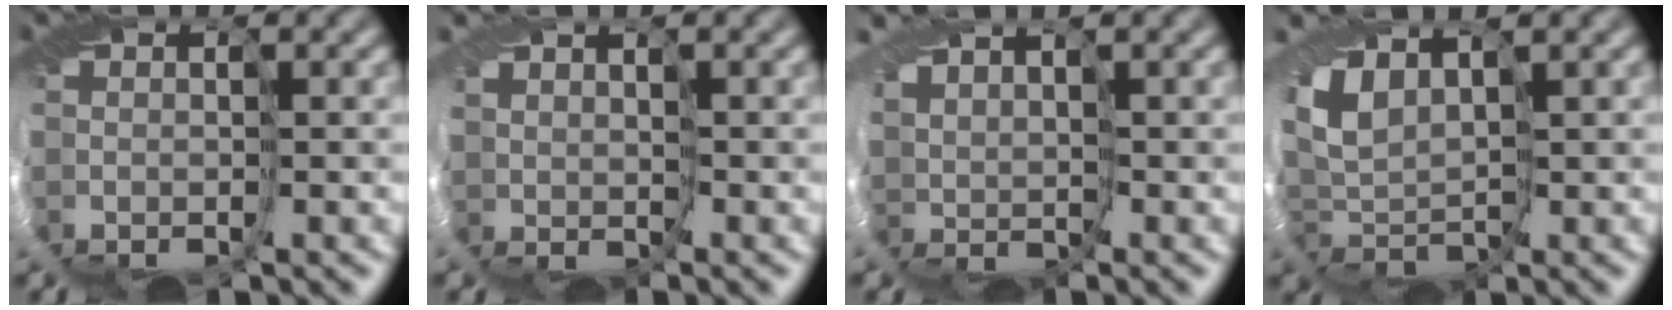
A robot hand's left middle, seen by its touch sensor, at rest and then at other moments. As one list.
[{"total": 0.8, "force": [0.8, 0.2, -0.2], "torque": [0.002, -0.003, 0.014]}, {"total": 2.1, "force": [2.0, 0.6, 0.3], "torque": [-0.016, 0.002, 0.037]}, {"total": 2.9, "force": [1.5, 1.6, 1.8], "torque": [-0.056, 0.001, 0.025]}]